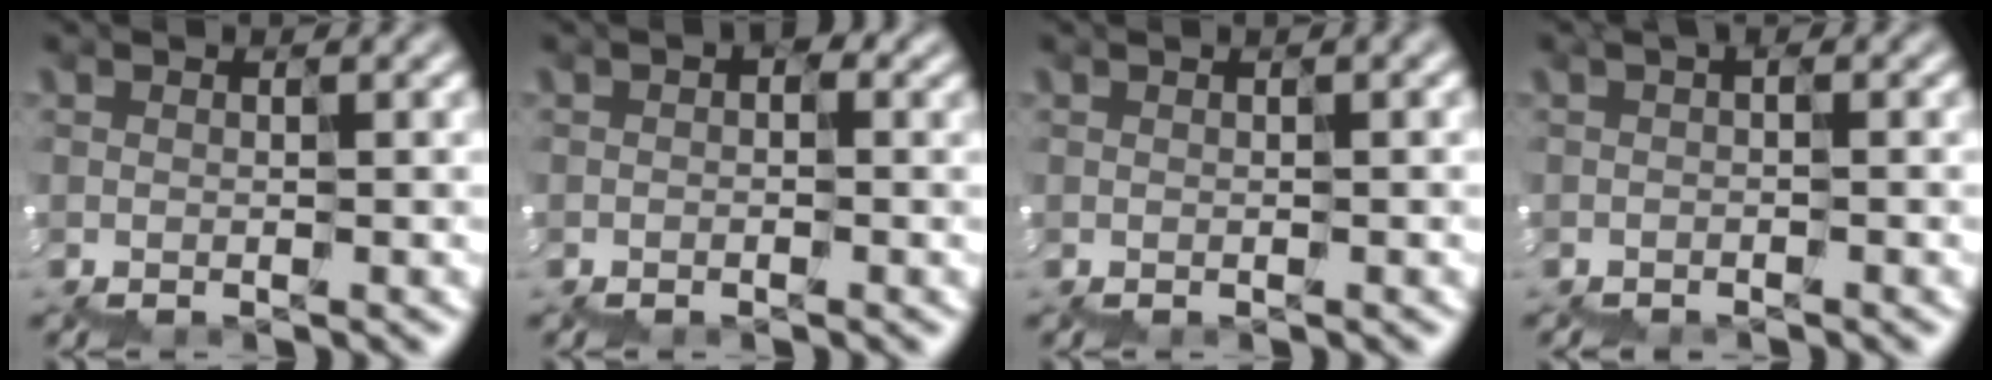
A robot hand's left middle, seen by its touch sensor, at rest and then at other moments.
{"total": 1.1, "force": [0.1, 0.7, 0.8], "torque": [-0.017, 0.002, 0.001]}
{"total": 0.8, "force": [0.0, 0.2, 0.7], "torque": [-0.004, 0.003, 0.001]}
{"total": 0.7, "force": [-0.5, 0.2, 0.5], "torque": [-0.006, -0.005, -0.004]}